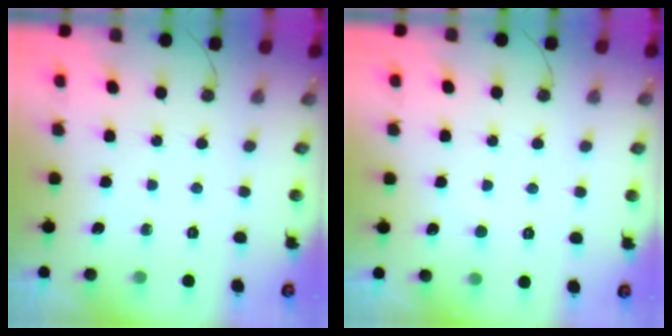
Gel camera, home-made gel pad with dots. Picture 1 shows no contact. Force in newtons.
{"total": 2.4, "press": 2.4, "slide": 0.4}